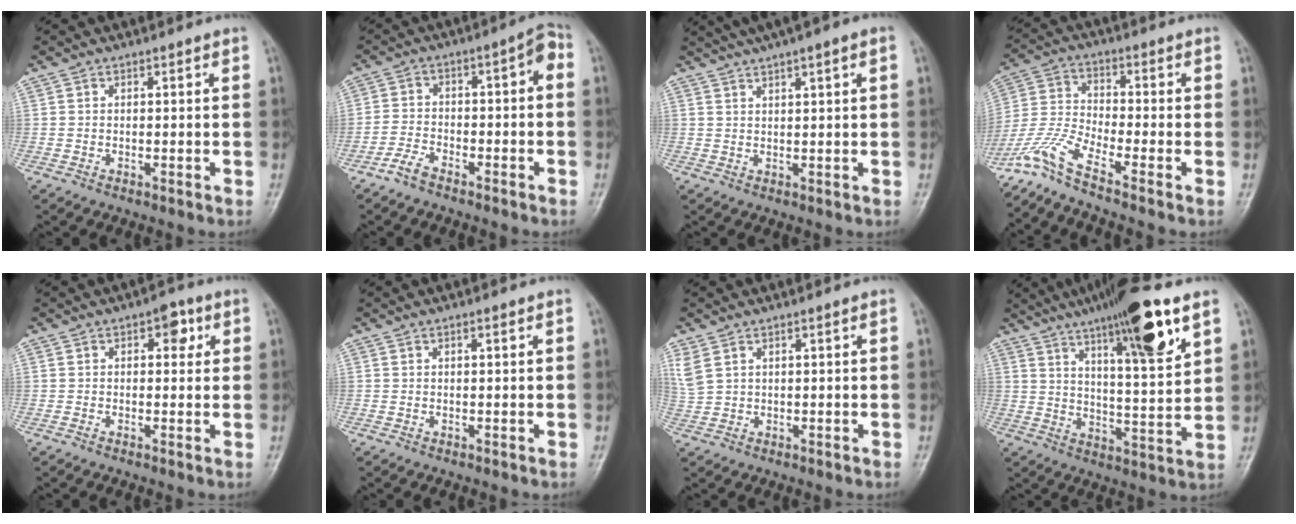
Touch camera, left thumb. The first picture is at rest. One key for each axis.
{"total": 7.0, "fx": -4.0, "fy": 2.7, "fz": 5.1, "tx": -0.079, "ty": 0.053, "tz": -0.074}
{"total": 7.6, "fx": 4.8, "fy": 1.2, "fz": 5.7, "tx": -0.090, "ty": 0.023, "tz": 0.075}
{"total": 7.6, "fx": -6.4, "fy": -0.5, "fz": 4.2, "tx": -0.110, "ty": 0.025, "tz": -0.142}
{"total": 3.8, "fx": 1.3, "fy": 2.2, "fz": 2.8, "tx": -0.014, "ty": 0.003, "tz": 0.010}
{"total": 0.6, "fx": 0.3, "fy": 0.1, "fz": 0.5, "tx": -0.008, "ty": 0.000, "tz": 0.005}
{"total": 3.2, "fx": 1.9, "fy": 1.7, "fz": 2.0, "tx": -0.055, "ty": 0.006, "tz": 0.051}
{"total": 18.0, "fx": 10.2, "fy": 3.3, "fz": 14.4, "tx": -0.210, "ty": -0.044, "tz": 0.166}